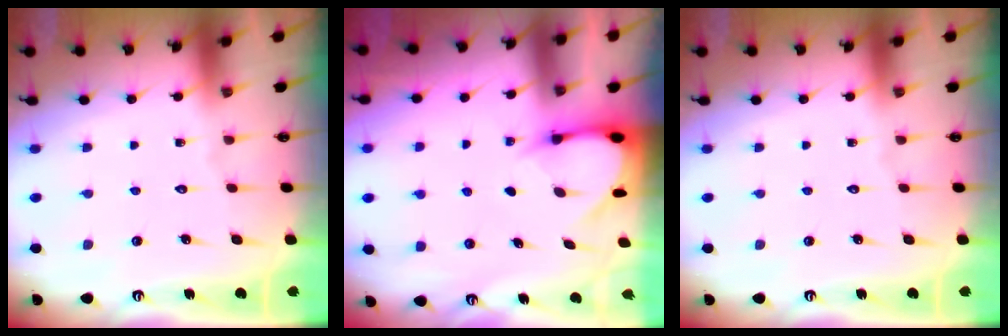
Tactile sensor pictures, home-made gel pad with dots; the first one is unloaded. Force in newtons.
{"total": 3.5, "press": 3.5, "slide": 0.3}
{"total": 0.0}